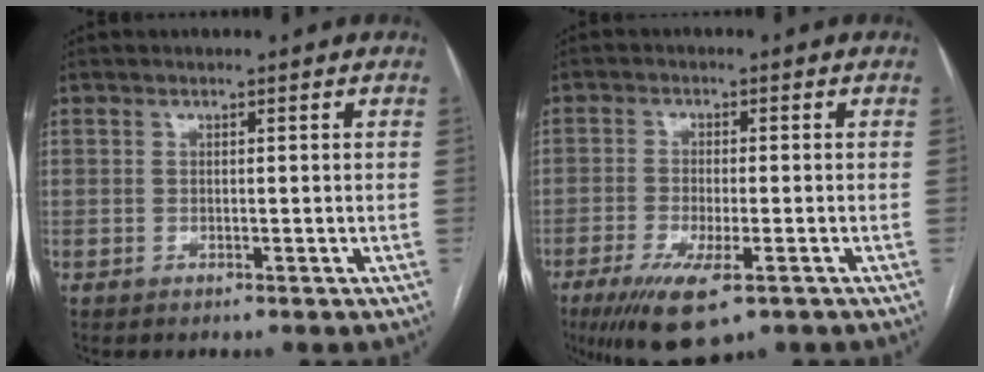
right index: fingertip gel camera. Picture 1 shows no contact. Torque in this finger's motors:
{"motor_torque": [1.27, -0.33, 0.55, 0.13]}